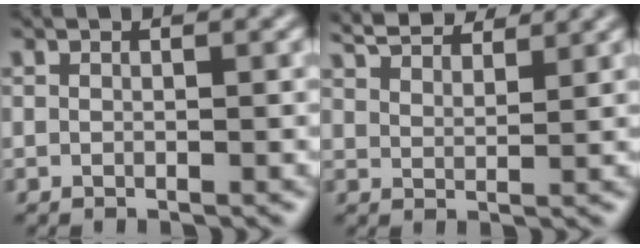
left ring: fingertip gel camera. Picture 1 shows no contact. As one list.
[{"total": 5.1, "force": [4.6, 1.0, 1.9], "torque": [-0.036, 0.011, 0.072]}]